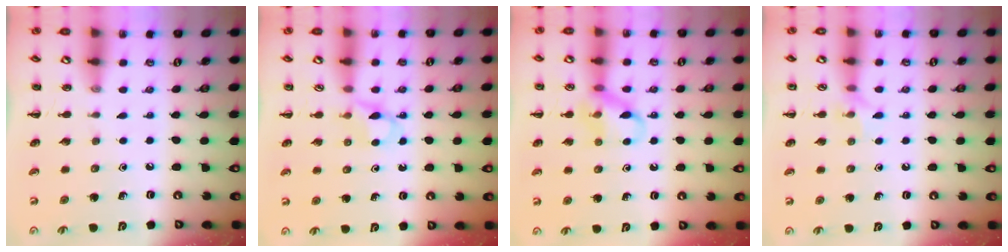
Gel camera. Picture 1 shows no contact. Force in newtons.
{"total": 3.8, "press": 3.6, "slide": 1.3}
{"total": 9.8, "press": 9.8, "slide": 0.7}
{"total": 4.9, "press": 4.8, "slide": 0.8}